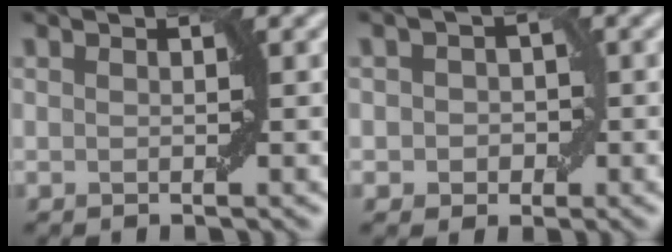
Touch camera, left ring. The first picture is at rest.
{"total": 2.2, "force": [-0.2, 2.0, 1.0], "torque": [0.004, 0.001, -0.009]}